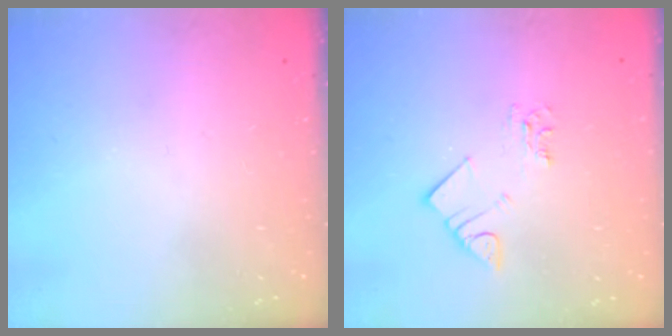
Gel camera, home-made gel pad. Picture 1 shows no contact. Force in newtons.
{"total": 3.4, "press": 3.4, "slide": 0.2}